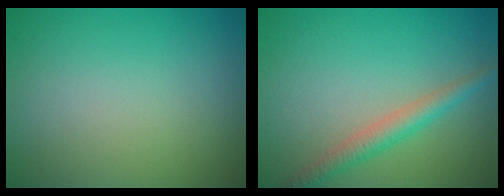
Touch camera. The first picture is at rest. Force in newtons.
{"total": 2.4, "press": 2.4, "slide": 0.1}